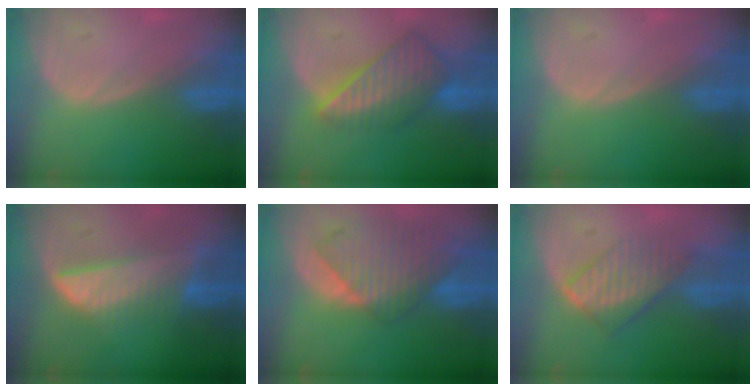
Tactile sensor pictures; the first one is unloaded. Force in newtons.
{"total": 8.7, "press": 7.6, "slide": 4.3}
{"total": 0.0}
{"total": 7.1, "press": 6.8, "slide": 2.2}
{"total": 9.8, "press": 8.6, "slide": 4.8}
{"total": 6.5, "press": 6.3, "slide": 1.7}